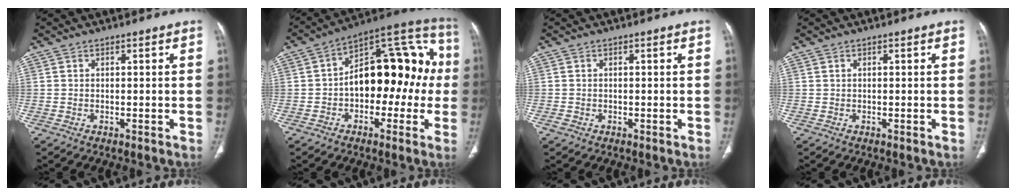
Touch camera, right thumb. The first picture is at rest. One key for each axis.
{"total": 20.0, "fx": -0.8, "fy": 12.0, "fz": 16.1, "tx": -0.183, "ty": 0.060, "tz": -0.020}
{"total": 0.7, "fx": -0.3, "fy": 0.6, "fz": 0.2, "tx": -0.009, "ty": 0.002, "tz": -0.004}
{"total": 0.0}